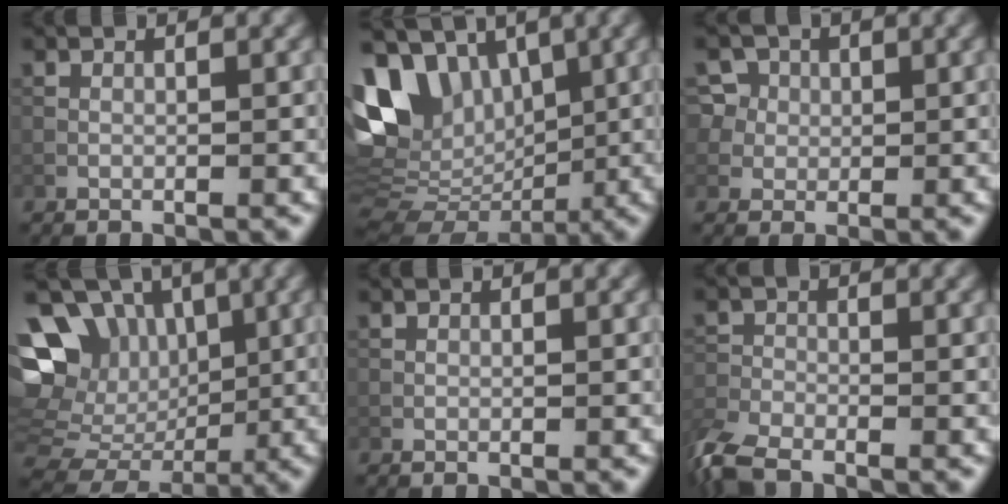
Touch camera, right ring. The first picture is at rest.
{"total": 12.6, "force": [4.2, 8.5, 8.3], "torque": [-0.156, 0.029, 0.076]}
{"total": 6.4, "force": [2.2, 5.6, 2.2], "torque": [-0.047, 0.028, 0.023]}
{"total": 12.3, "force": [3.6, 10.0, 6.1], "torque": [-0.135, 0.024, 0.052]}
{"total": 0.0}
{"total": 5.6, "force": [-4.4, 1.8, 2.8], "torque": [-0.063, -0.021, -0.103]}